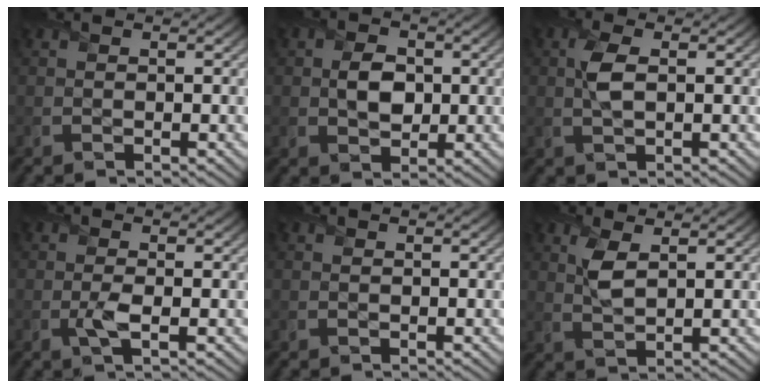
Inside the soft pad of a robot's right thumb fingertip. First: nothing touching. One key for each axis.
{"total": 3.8, "fx": 0.1, "fy": 2.9, "fz": 2.5, "tx": -0.052, "ty": -0.005, "tz": -0.001}
{"total": 2.9, "fx": 0.4, "fy": 1.2, "fz": 2.7, "tx": -0.065, "ty": 0.002, "tz": 0.007}
{"total": 1.4, "fx": -0.3, "fy": 0.5, "fz": 1.3, "tx": -0.026, "ty": -0.001, "tz": -0.009}
{"total": 0.0}
{"total": 3.3, "fx": 1.4, "fy": 1.4, "fz": 2.6, "tx": -0.064, "ty": -0.002, "tz": 0.031}